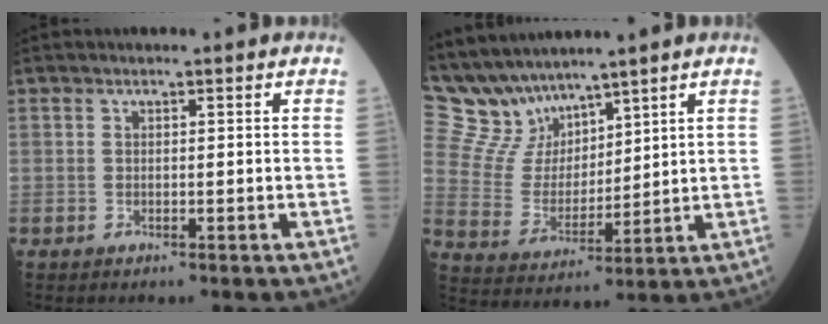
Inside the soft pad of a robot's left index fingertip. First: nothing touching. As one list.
[{"total": 9.5, "force": [8.7, 3.6, 1.3], "torque": [-0.053, 0.027, 0.192]}]